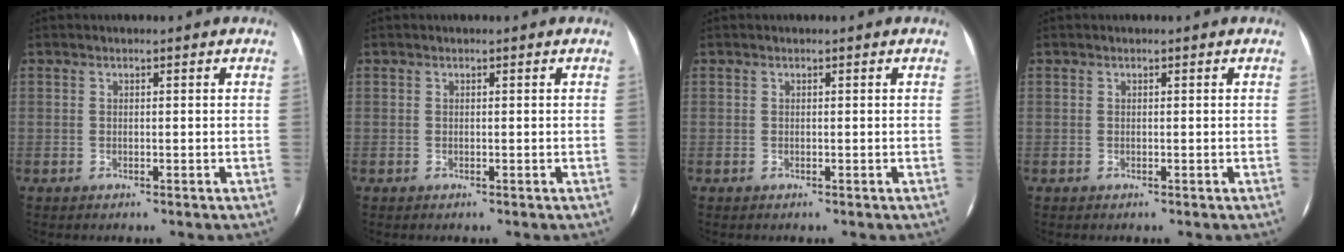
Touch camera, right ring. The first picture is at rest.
{"total": 0.0}
{"total": 0.0}
{"total": 0.0}